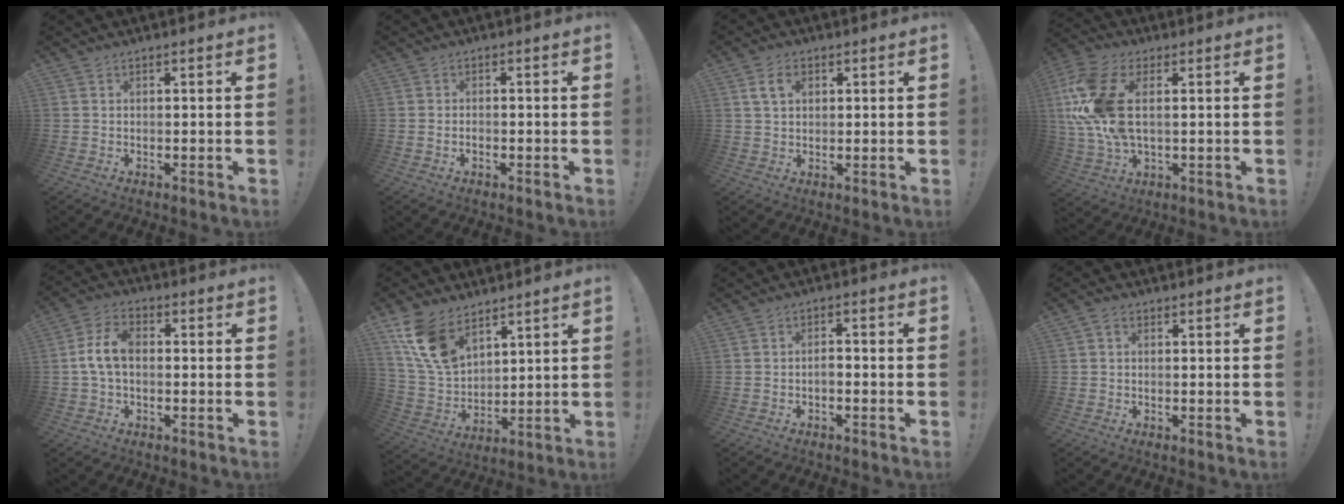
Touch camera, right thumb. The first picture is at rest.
{"total": 1.0, "force": [-0.7, 0.2, 0.6], "torque": [-0.009, 0.000, -0.012]}
{"total": 5.5, "force": [2.0, 3.8, 3.4], "torque": [-0.052, 0.003, 0.036]}
{"total": 18.4, "force": [3.4, 10.3, 14.8], "torque": [-0.300, -0.014, 0.063]}
{"total": 8.3, "force": [-0.3, 5.1, 6.6], "torque": [-0.136, 0.013, 0.000]}
{"total": 14.5, "force": [8.9, 8.5, 7.6], "torque": [-0.156, -0.043, 0.176]}
{"total": 2.3, "force": [-1.3, 0.7, 1.8], "torque": [-0.030, 0.005, -0.024]}
{"total": 1.3, "force": [0.2, 1.0, 0.8], "torque": [-0.019, 0.005, 0.004]}